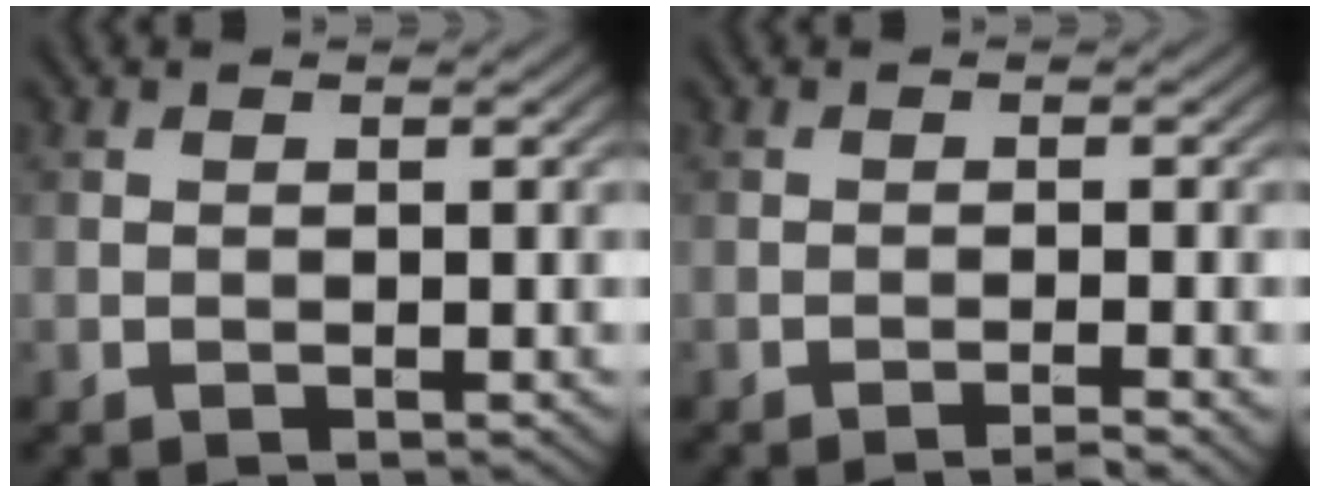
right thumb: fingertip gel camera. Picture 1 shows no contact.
{"total": 2.0, "force": [-1.3, 0.1, 1.5], "torque": [-0.019, 0.004, -0.028]}